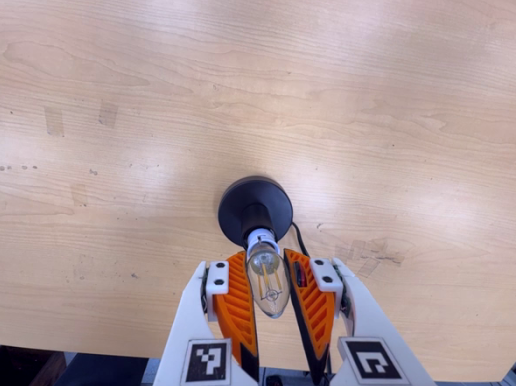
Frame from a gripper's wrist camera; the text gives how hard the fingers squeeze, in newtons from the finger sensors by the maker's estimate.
{"total": 14.5, "left": 13.7, "right": 15.3}